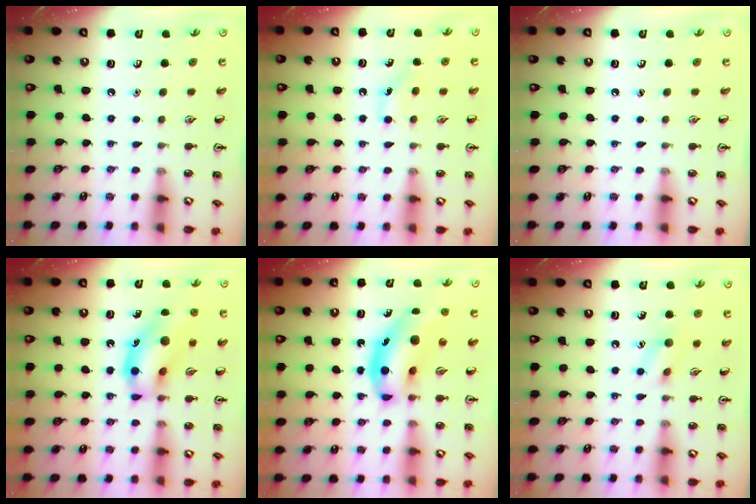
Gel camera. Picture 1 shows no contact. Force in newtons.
{"total": 5.7, "press": 5.6, "slide": 1.4}
{"total": 0.0}
{"total": 14.6, "press": 14.4, "slide": 2.1}
{"total": 11.9, "press": 11.4, "slide": 3.3}
{"total": 7.7, "press": 7.6, "slide": 1.0}